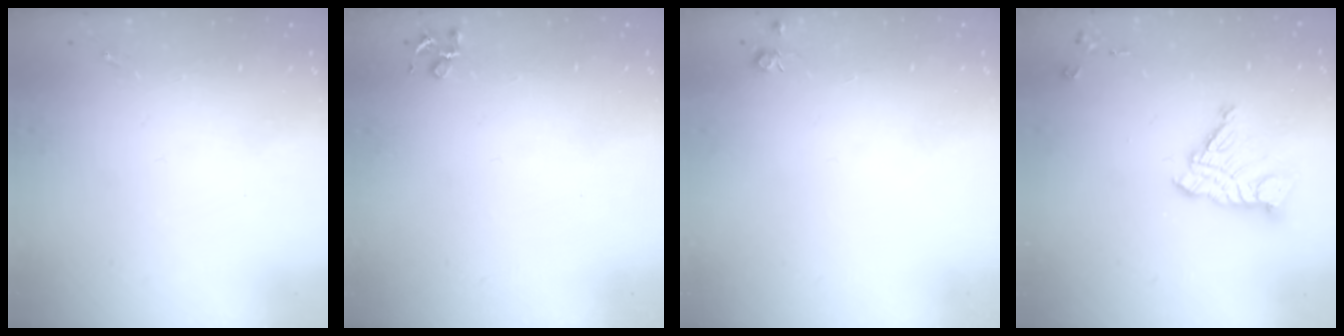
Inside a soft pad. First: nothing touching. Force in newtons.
{"total": 4.1, "press": 4.1, "slide": 0.5}
{"total": 5.4, "press": 5.3, "slide": 0.7}
{"total": 11.6, "press": 11.6, "slide": 1.0}